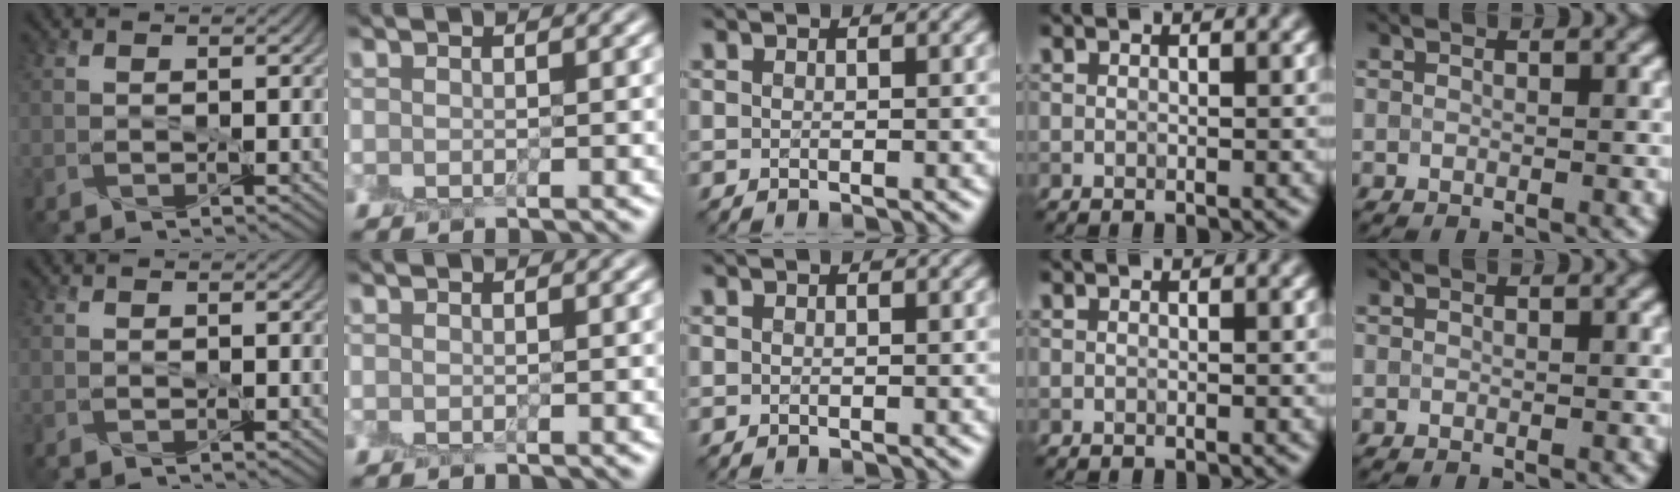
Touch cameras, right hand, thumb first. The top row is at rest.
{}